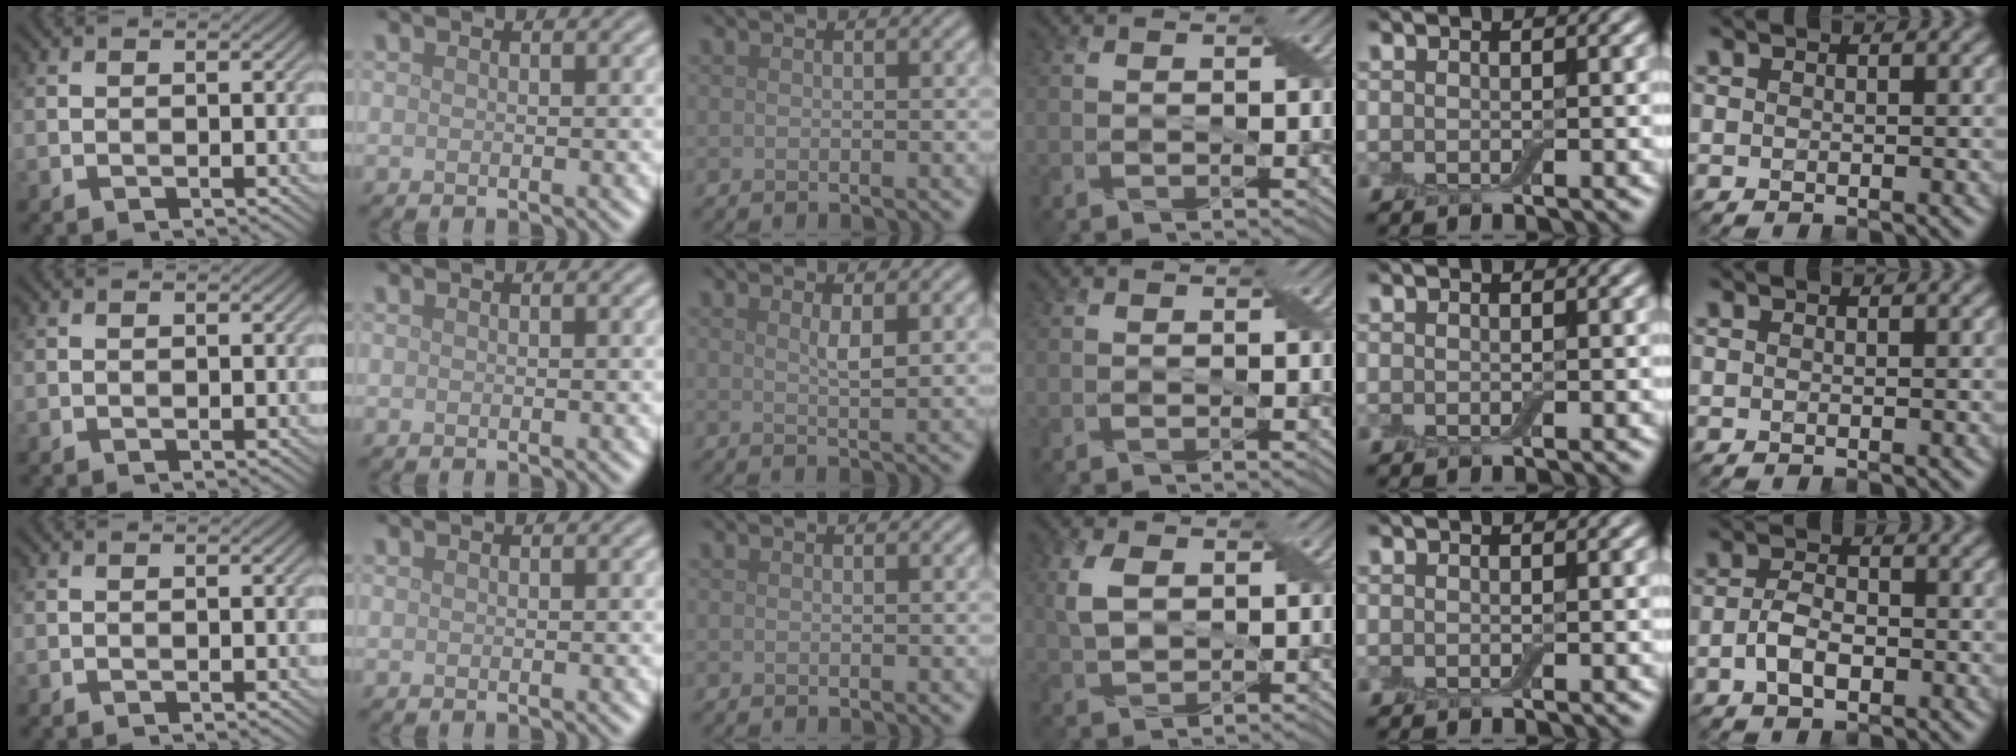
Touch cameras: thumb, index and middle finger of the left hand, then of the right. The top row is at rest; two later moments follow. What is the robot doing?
{"motion": "peel", "object": "adhesive wrap"}